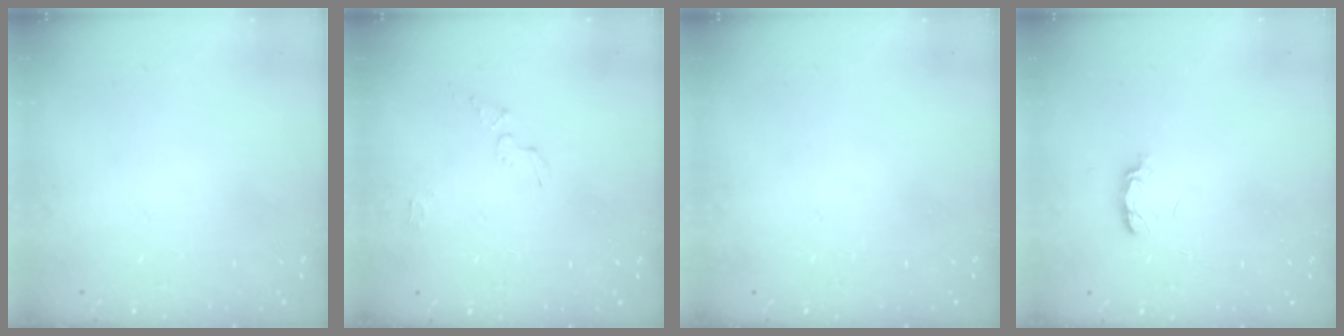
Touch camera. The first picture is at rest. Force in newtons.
{"total": 4.6, "press": 4.6, "slide": 0.4}
{"total": 0.0}
{"total": 3.9, "press": 3.9, "slide": 0.6}